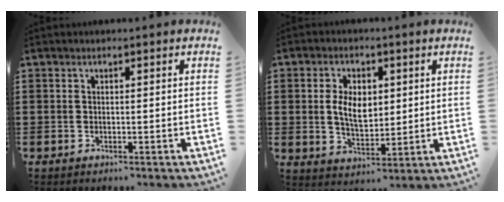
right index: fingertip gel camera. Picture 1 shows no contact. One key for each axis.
{"total": 6.1, "fx": 0.8, "fy": 3.7, "fz": 4.7, "tx": -0.092, "ty": 0.011, "tz": 0.011}